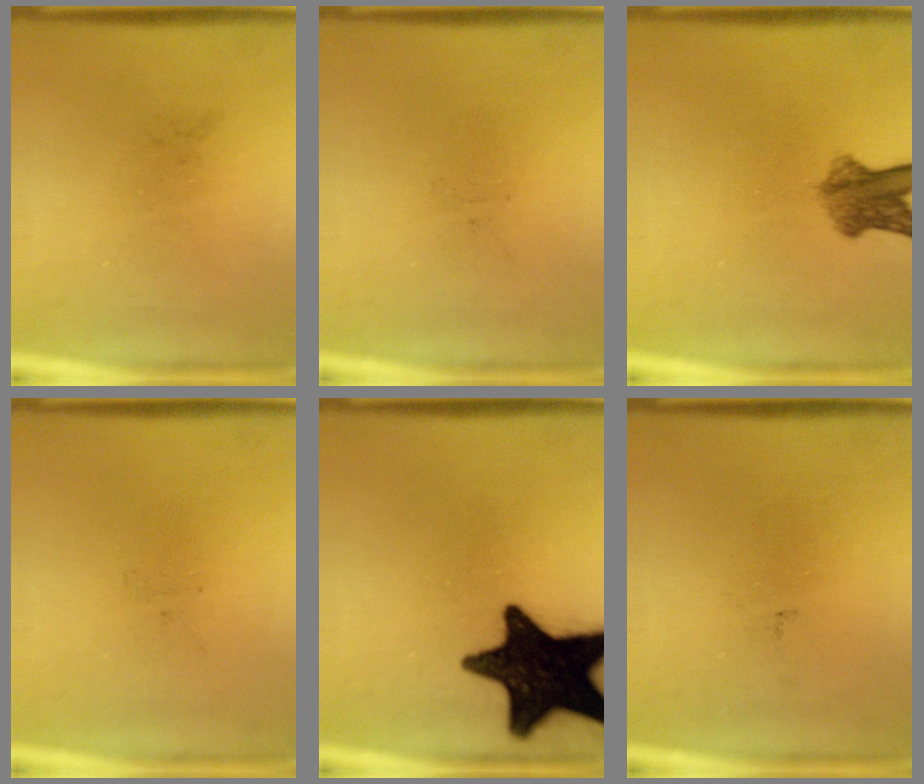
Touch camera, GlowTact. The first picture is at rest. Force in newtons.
{"total": 0.0}
{"total": 5.5}
{"total": 0.0}
{"total": 19.3}
{"total": 0.0}